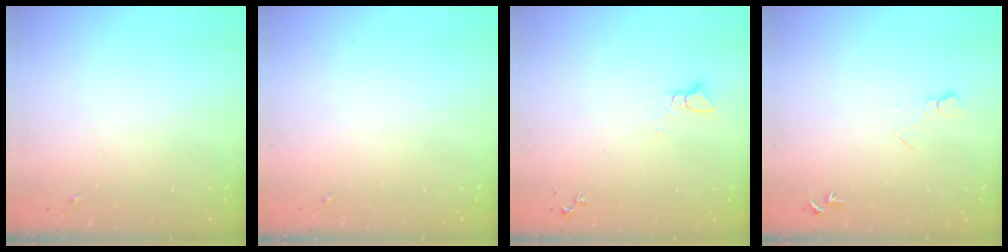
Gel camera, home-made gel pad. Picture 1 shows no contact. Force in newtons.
{"total": 0.0}
{"total": 2.2, "press": 2.2, "slide": 0.1}
{"total": 7.4, "press": 7.3, "slide": 0.9}